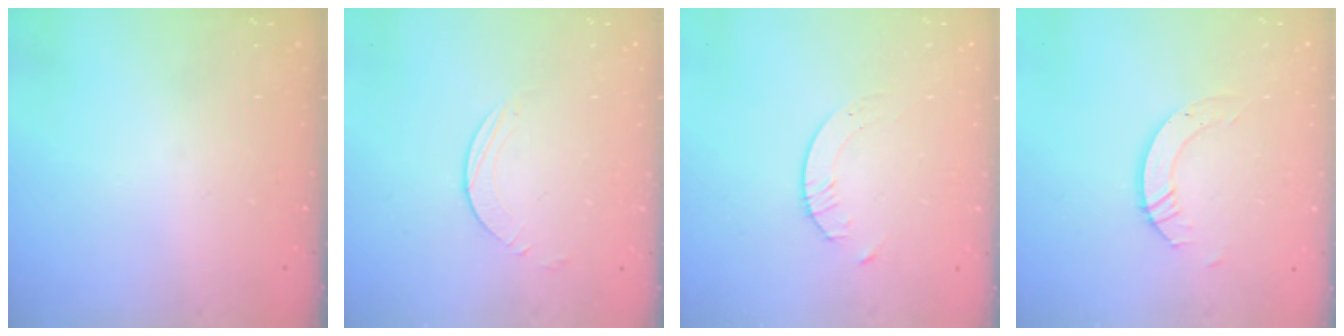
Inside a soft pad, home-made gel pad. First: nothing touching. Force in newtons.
{"total": 3.9, "press": 3.9, "slide": 0.3}
{"total": 1.7, "press": 1.7, "slide": 0.2}
{"total": 5.0, "press": 5.0, "slide": 0.3}